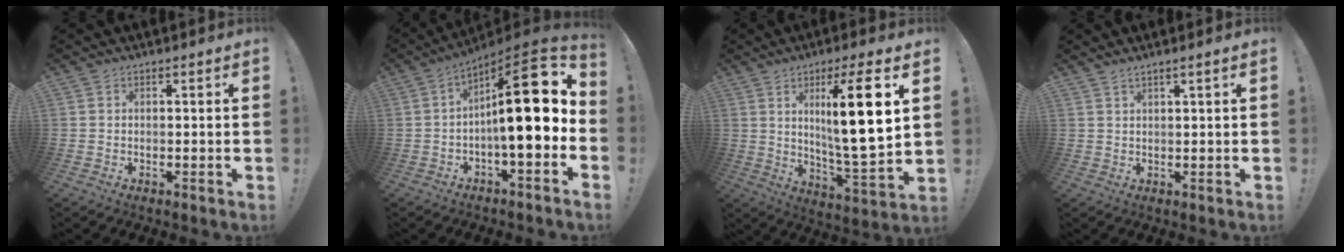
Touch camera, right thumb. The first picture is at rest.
{"total": 19.2, "force": [1.7, 5.0, 18.4], "torque": [-0.271, -0.004, 0.024]}
{"total": 17.8, "force": [5.8, 2.7, 16.6], "torque": [-0.266, -0.028, 0.073]}
{"total": 1.7, "force": [1.2, 0.0, 1.2], "torque": [-0.032, -0.001, 0.023]}